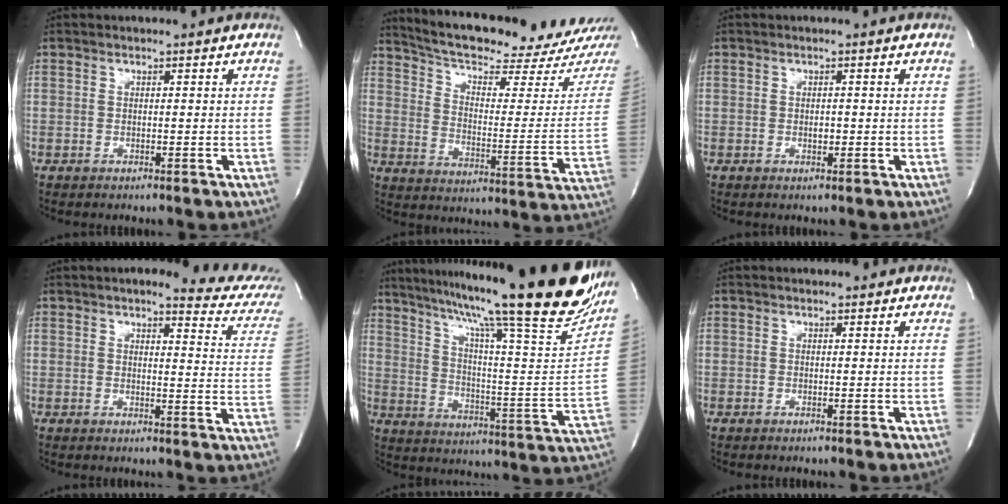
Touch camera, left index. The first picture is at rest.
{"total": 23.8, "force": [21.6, 2.1, 9.8], "torque": [-0.150, -0.063, 0.287]}
{"total": 0.9, "force": [-0.2, 0.5, 0.8], "torque": [-0.013, -0.001, -0.002]}
{"total": 11.8, "force": [10.4, 1.5, 5.4], "torque": [-0.051, -0.039, 0.094]}
{"total": 31.2, "force": [24.3, 2.1, 19.5], "torque": [-0.285, -0.054, 0.330]}
{"total": 1.2, "force": [1.1, 0.4, 0.4], "torque": [-0.014, 0.008, 0.009]}